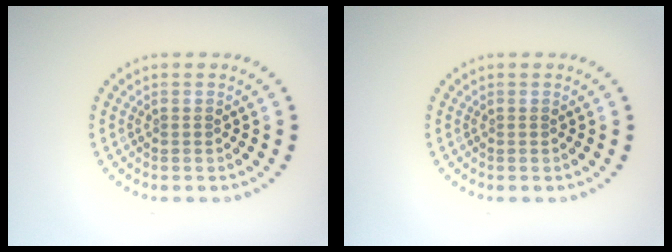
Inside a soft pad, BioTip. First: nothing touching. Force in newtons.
{"total": 0.0}